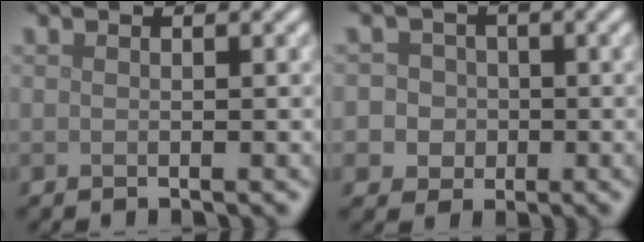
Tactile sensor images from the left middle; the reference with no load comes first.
{"total": 6.1, "force": [-0.8, 5.8, 1.5], "torque": [-0.015, 0.018, -0.038]}